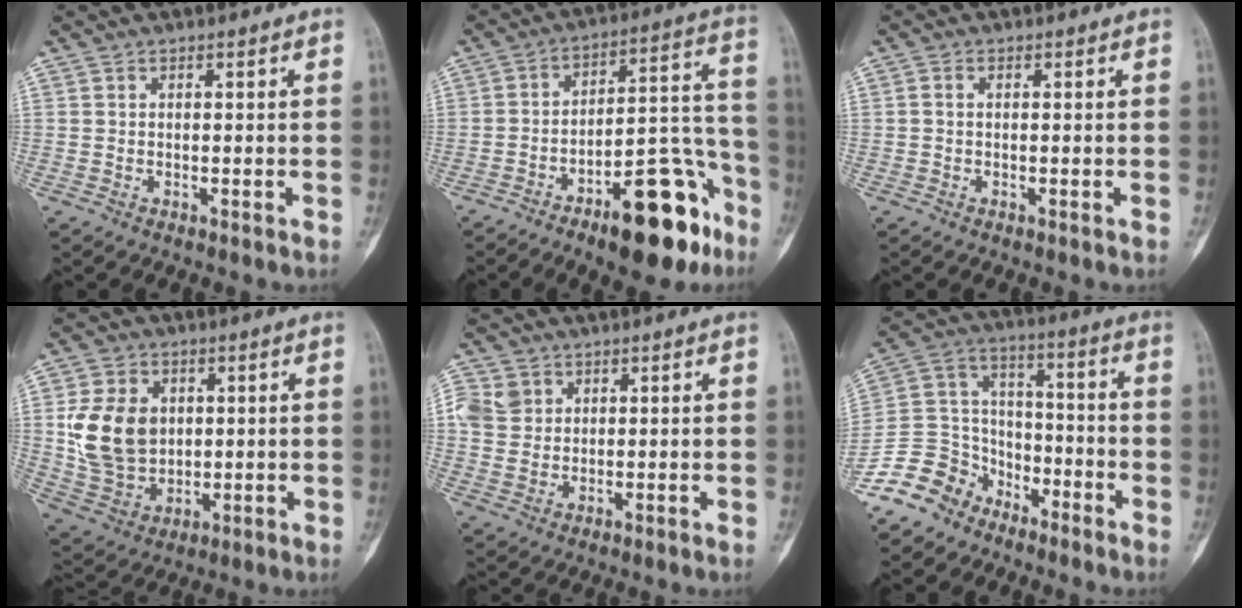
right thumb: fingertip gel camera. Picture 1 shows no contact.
{"total": 19.8, "force": [-11.6, 7.1, 14.3], "torque": [-0.160, 0.098, -0.173]}
{"total": 0.8, "force": [0.0, 0.6, 0.6], "torque": [-0.010, 0.001, -0.003]}
{"total": 13.9, "force": [1.8, 10.9, 8.5], "torque": [-0.130, -0.006, 0.048]}
{"total": 6.3, "force": [2.1, 5.3, 2.6], "torque": [-0.033, -0.002, 0.046]}
{"total": 13.5, "force": [-9.9, 8.5, 3.4], "torque": [-0.046, 0.088, -0.191]}